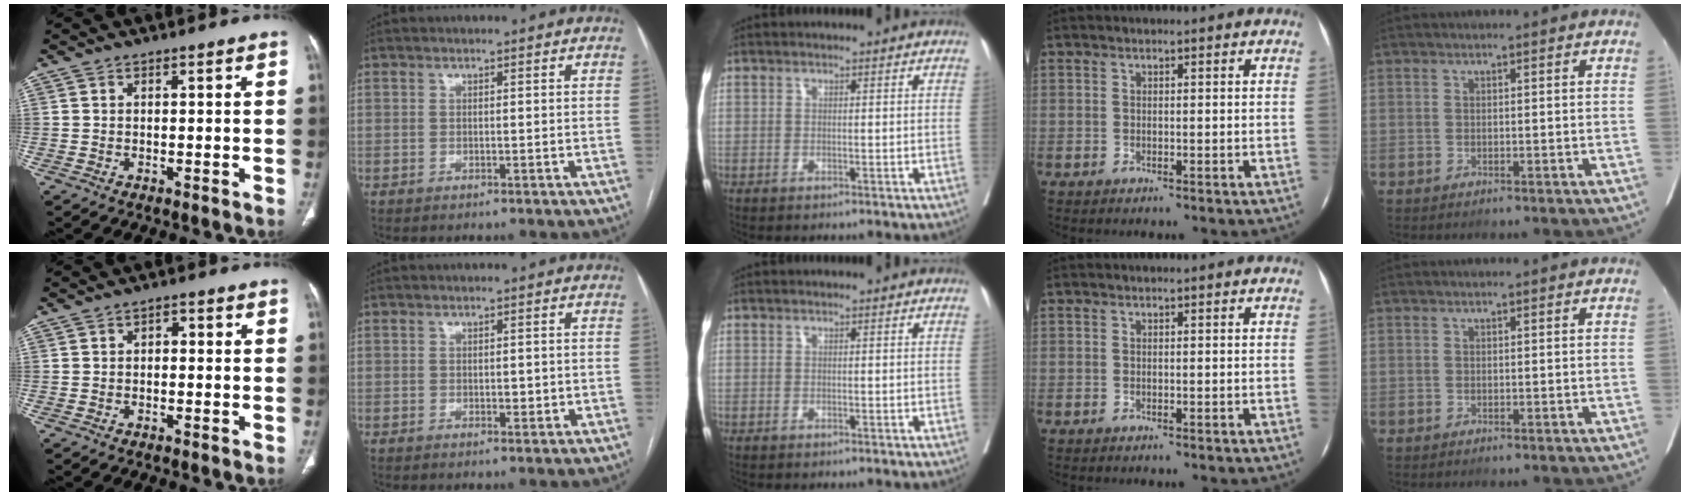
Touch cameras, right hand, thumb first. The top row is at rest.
{"thumb": {"total": 1.3, "force": [-0.1, 0.9, 0.9], "torque": [-0.003, 0.005, -0.008]}, "index": {"total": 1.4, "force": [-0.1, 0.8, 1.2], "torque": [-0.014, -0.001, 0.002]}}